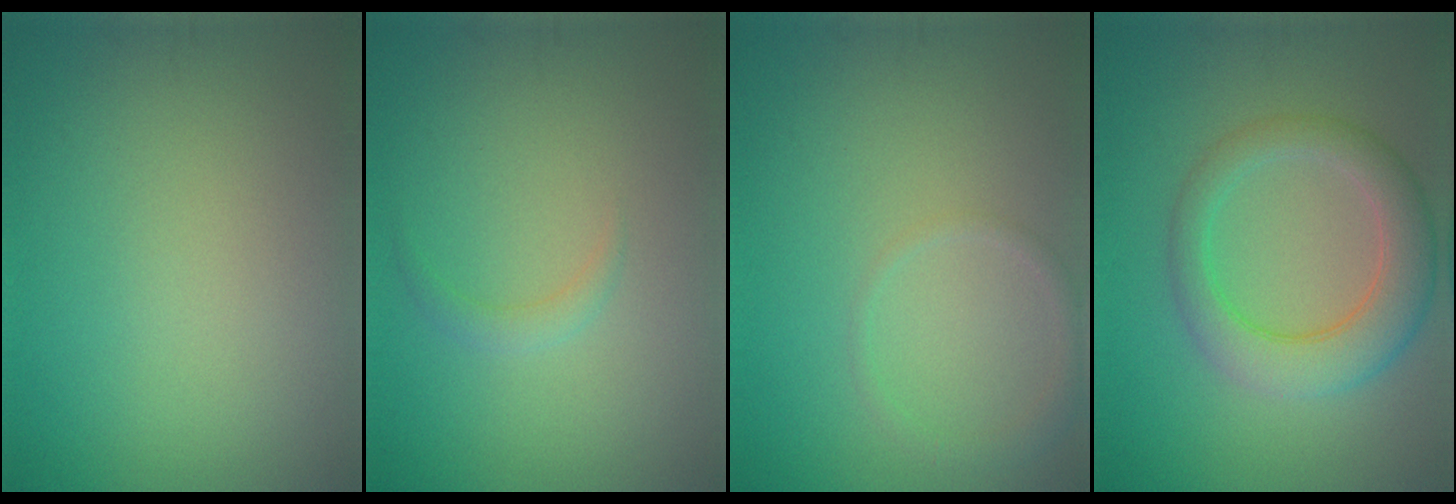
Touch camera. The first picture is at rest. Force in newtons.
{"total": 1.1, "press": 1.1, "slide": 0.1}
{"total": 1.4, "press": 1.4, "slide": 0.1}
{"total": 5.3, "press": 5.3, "slide": 0.2}